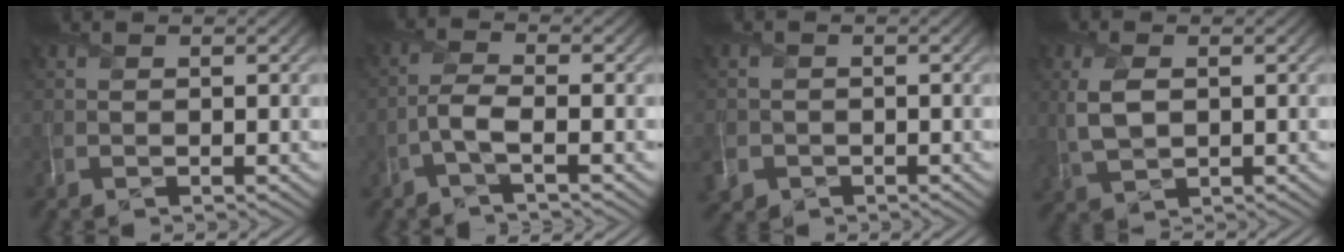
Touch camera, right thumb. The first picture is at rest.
{"total": 2.8, "force": [-1.2, 0.4, 2.4], "torque": [-0.053, 0.009, -0.039]}
{"total": 3.0, "force": [-1.4, 2.5, 0.9], "torque": [-0.022, -0.009, -0.031]}
{"total": 4.5, "force": [0.9, 2.6, 3.5], "torque": [-0.093, 0.002, 0.020]}